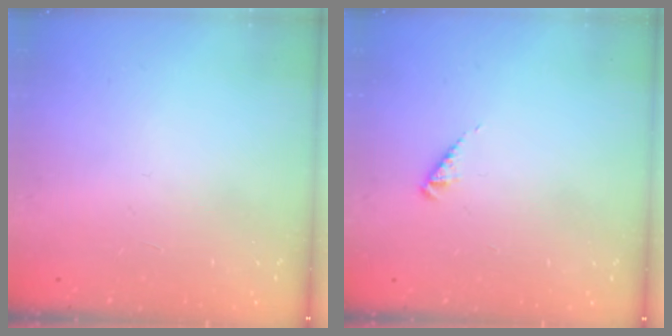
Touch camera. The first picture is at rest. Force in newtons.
{"total": 2.4, "press": 2.4, "slide": 0.3}